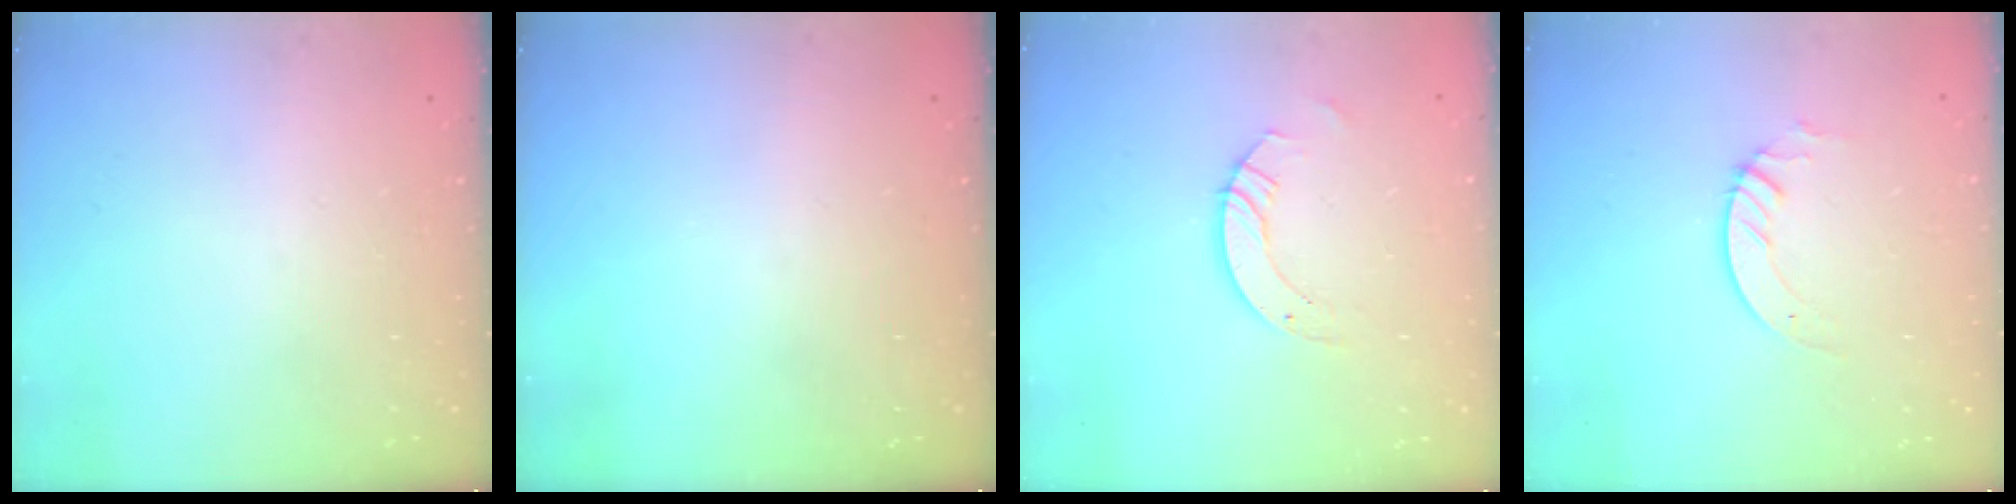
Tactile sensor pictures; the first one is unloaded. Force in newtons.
{"total": 0.0}
{"total": 6.2, "press": 6.2, "slide": 0.6}
{"total": 3.0, "press": 3.0, "slide": 0.2}